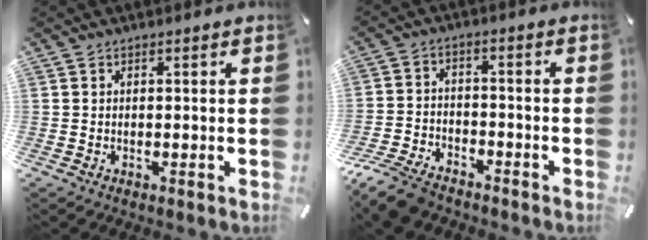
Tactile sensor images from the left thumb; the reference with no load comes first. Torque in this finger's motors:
{"motor_torque": [-0.26, 0.35, 0.14, 0.17, 0.01]}